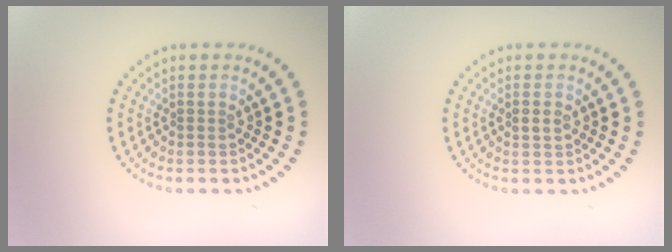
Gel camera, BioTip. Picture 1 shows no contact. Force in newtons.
{"total": 1.1, "press": 1.1, "slide": 0.1}